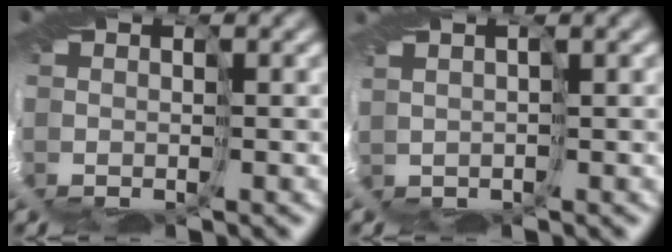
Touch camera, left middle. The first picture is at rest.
{"total": 2.8, "force": [0.3, -2.2, -1.8], "torque": [0.032, 0.004, 0.011]}